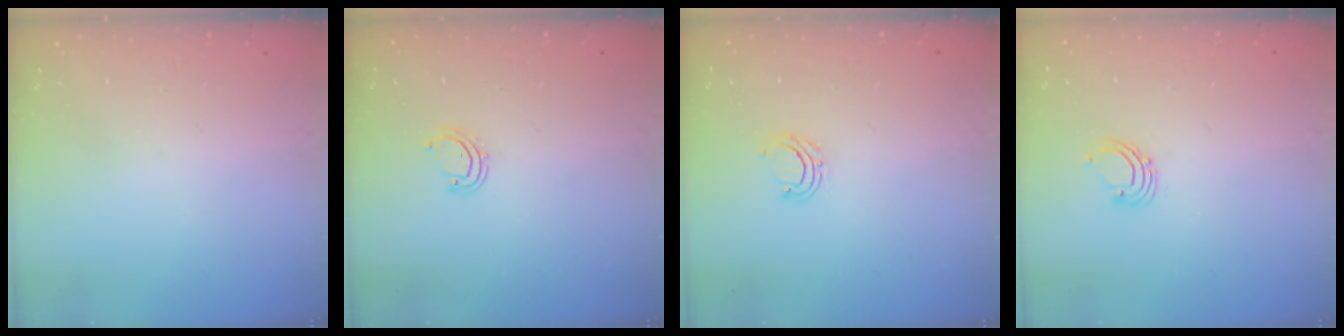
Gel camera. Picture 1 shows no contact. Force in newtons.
{"total": 4.8, "press": 4.5, "slide": 1.8}
{"total": 6.3, "press": 6.2, "slide": 1.0}
{"total": 2.9, "press": 2.9, "slide": 0.2}